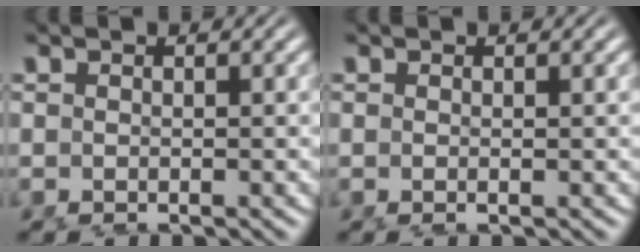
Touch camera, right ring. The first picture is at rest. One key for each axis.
{"total": 1.0, "fx": 0.1, "fy": -0.8, "fz": 0.5, "tx": -0.001, "ty": 0.004, "tz": 0.000}